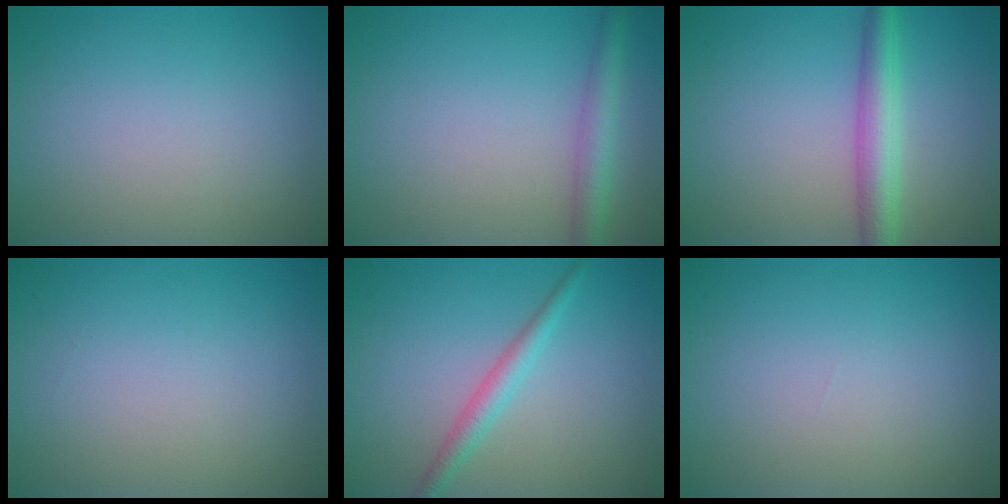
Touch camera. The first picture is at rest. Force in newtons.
{"total": 2.9, "press": 2.9, "slide": 0.1}
{"total": 4.1, "press": 4.1, "slide": 0.1}
{"total": 0.0}
{"total": 2.2, "press": 2.2, "slide": 0.0}
{"total": 0.0}